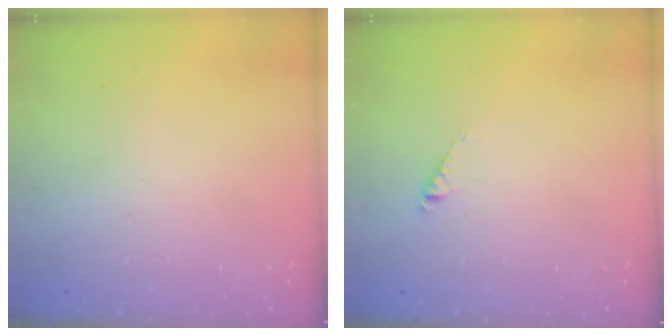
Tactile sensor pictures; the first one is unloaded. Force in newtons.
{"total": 2.7, "press": 2.7, "slide": 0.2}